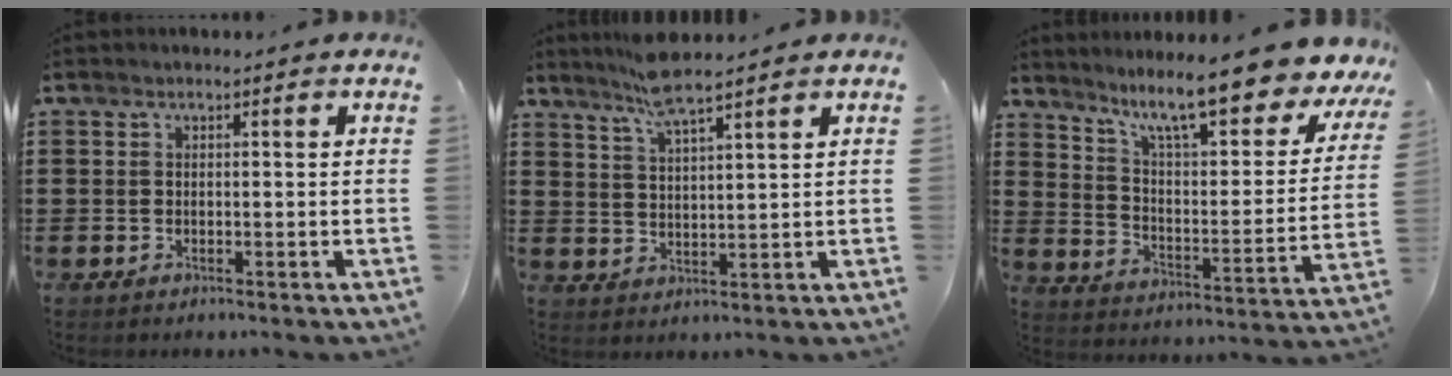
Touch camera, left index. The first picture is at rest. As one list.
[{"total": 5.6, "force": [4.8, -0.2, 2.9], "torque": [-0.070, -0.013, 0.084]}, {"total": 11.8, "force": [9.6, 1.0, 6.7], "torque": [-0.138, -0.064, 0.159]}]